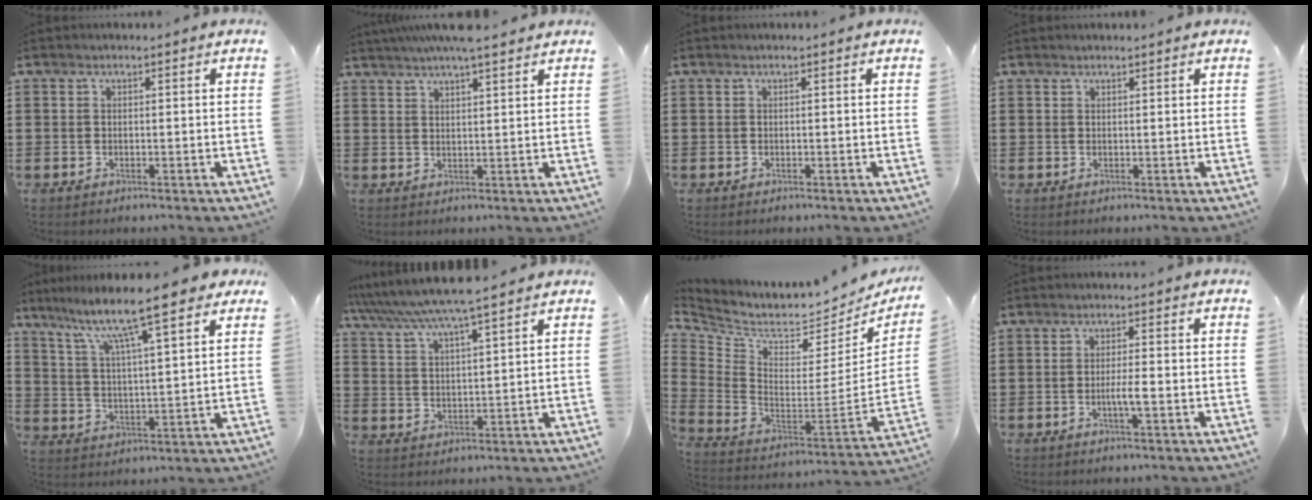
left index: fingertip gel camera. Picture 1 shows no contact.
{"total": 5.2, "force": [4.4, 0.1, 2.7], "torque": [-0.065, -0.003, 0.080]}
{"total": 0.0}
{"total": 0.6, "force": [0.6, 0.0, 0.2], "torque": [-0.006, -0.001, 0.013]}
{"total": 10.8, "force": [8.5, 0.9, 6.6], "torque": [-0.142, -0.048, 0.136]}
{"total": 6.6, "force": [5.8, -0.8, 2.9], "torque": [-0.077, -0.030, 0.100]}
{"total": 4.4, "force": [3.2, 2.1, 2.1], "torque": [-0.066, -0.046, 0.049]}
{"total": 2.9, "force": [-0.7, 0.2, 2.8], "torque": [-0.049, -0.001, -0.013]}